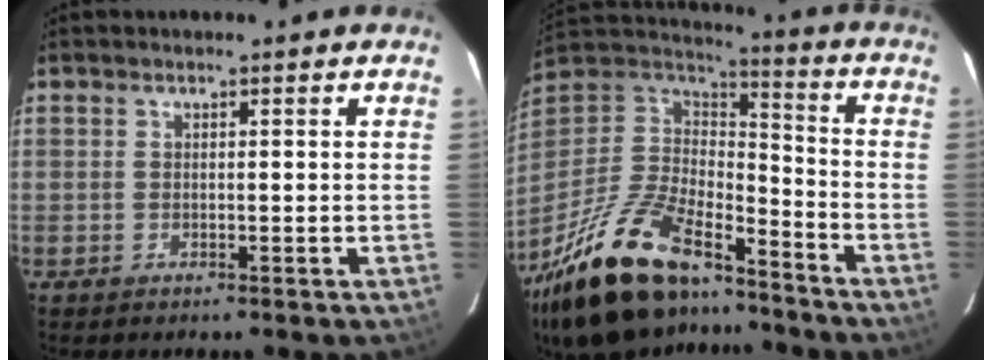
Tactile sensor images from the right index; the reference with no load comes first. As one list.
[{"total": 27.5, "force": [-19.8, 10.7, 15.8], "torque": [-0.328, -0.020, -0.333]}]